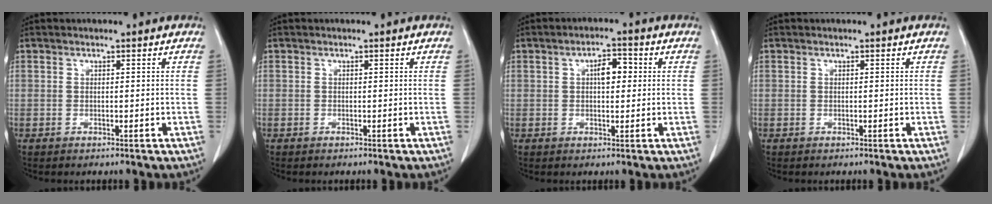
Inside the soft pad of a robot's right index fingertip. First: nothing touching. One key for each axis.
{"total": 0.0}
{"total": 3.9, "fx": 0.8, "fy": 1.7, "fz": 3.4, "tx": -0.053, "ty": 0.011, "tz": 0.010}
{"total": 0.0}